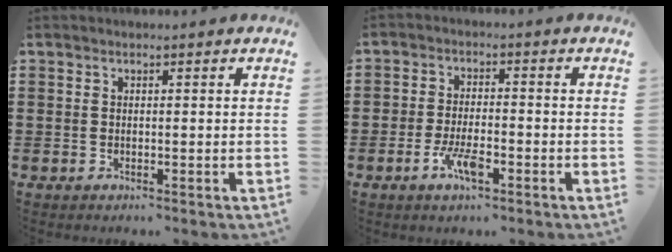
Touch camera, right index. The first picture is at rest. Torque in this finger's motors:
{"motor_torque": [1.03, 1.11, 0.06, -0.02]}